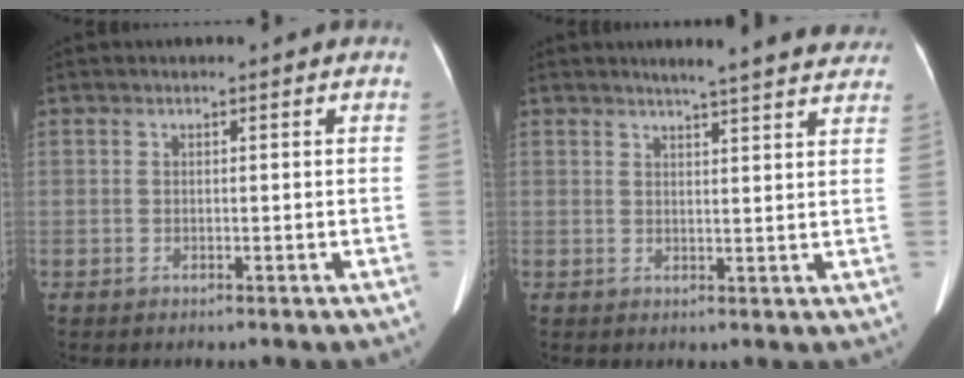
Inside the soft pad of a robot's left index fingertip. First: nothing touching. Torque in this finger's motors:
{"motor_torque": [-0.26, -0.26, 0.00, 0.02]}